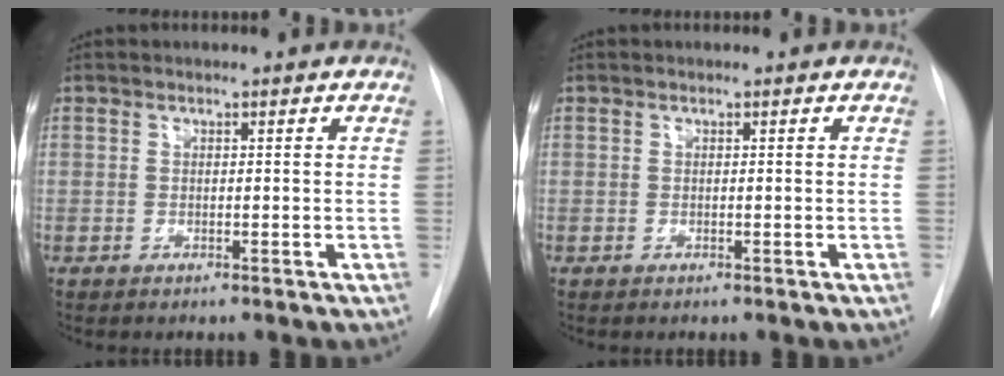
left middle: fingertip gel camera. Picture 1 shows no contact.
{"total": 0.0}